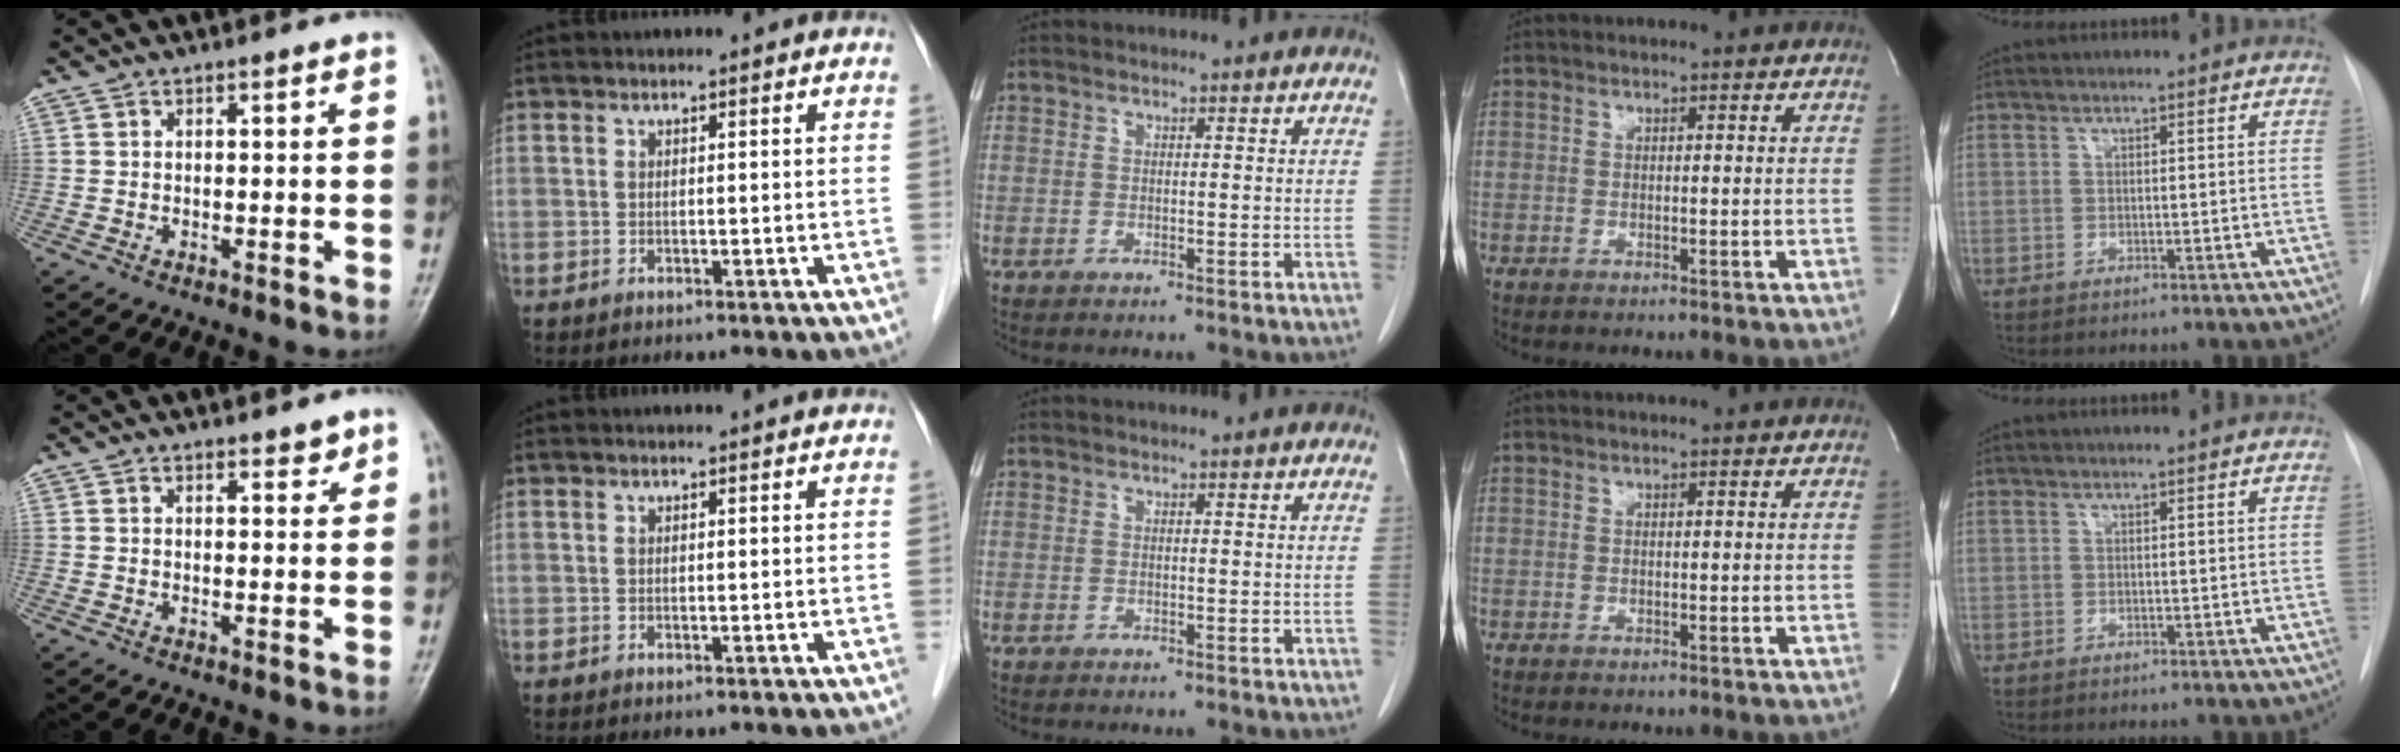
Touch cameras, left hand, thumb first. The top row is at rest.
{"thumb": {"total": 2.3, "force": [1.8, 1.0, 0.9], "torque": [0.002, -0.012, 0.023]}, "index": {"total": 2.1, "force": [2.1, 0.0, 0.3], "torque": [-0.008, 0.009, 0.024]}}